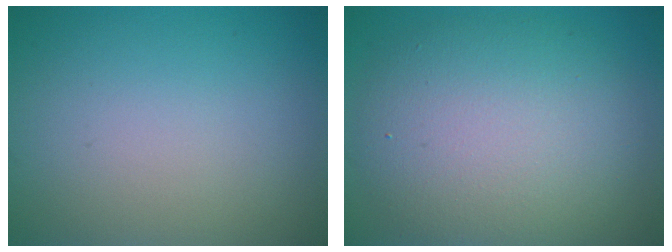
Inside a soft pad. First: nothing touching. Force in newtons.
{"total": 8.7, "press": 8.6, "slide": 0.8}